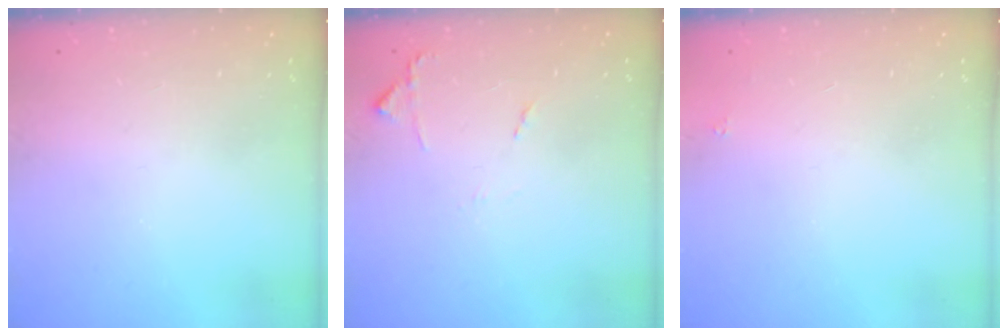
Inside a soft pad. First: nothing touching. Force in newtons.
{"total": 7.8, "press": 7.7, "slide": 0.7}
{"total": 1.6, "press": 1.5, "slide": 0.2}